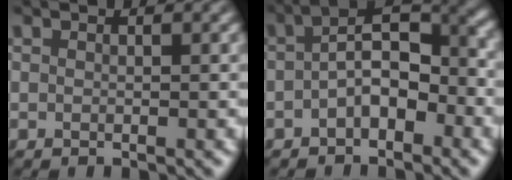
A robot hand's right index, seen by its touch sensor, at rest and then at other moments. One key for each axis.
{"total": 4.8, "fx": -1.2, "fy": 2.9, "fz": 3.6, "tx": -0.047, "ty": 0.001, "tz": -0.025}